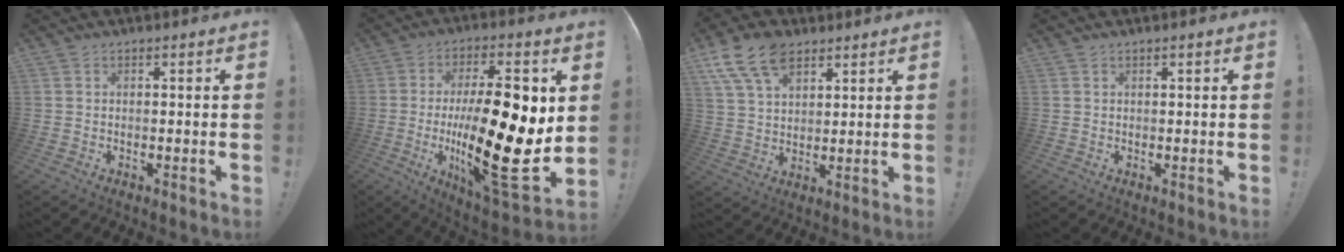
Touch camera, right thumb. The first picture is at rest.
{"total": 26.5, "force": [-0.9, 8.4, 25.1], "torque": [-0.437, -0.014, -0.011]}
{"total": 13.4, "force": [8.0, 8.0, 7.3], "torque": [-0.137, -0.032, 0.150]}
{"total": 0.9, "force": [0.6, -0.1, 0.7], "torque": [-0.006, -0.002, 0.008]}